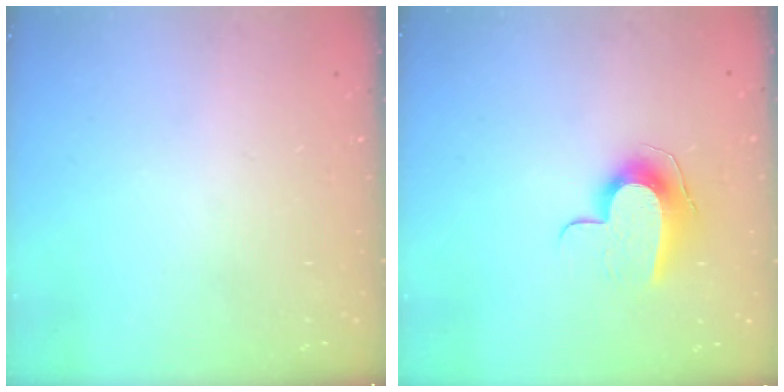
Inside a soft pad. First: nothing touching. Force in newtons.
{"total": 10.1, "press": 10.1, "slide": 0.5}